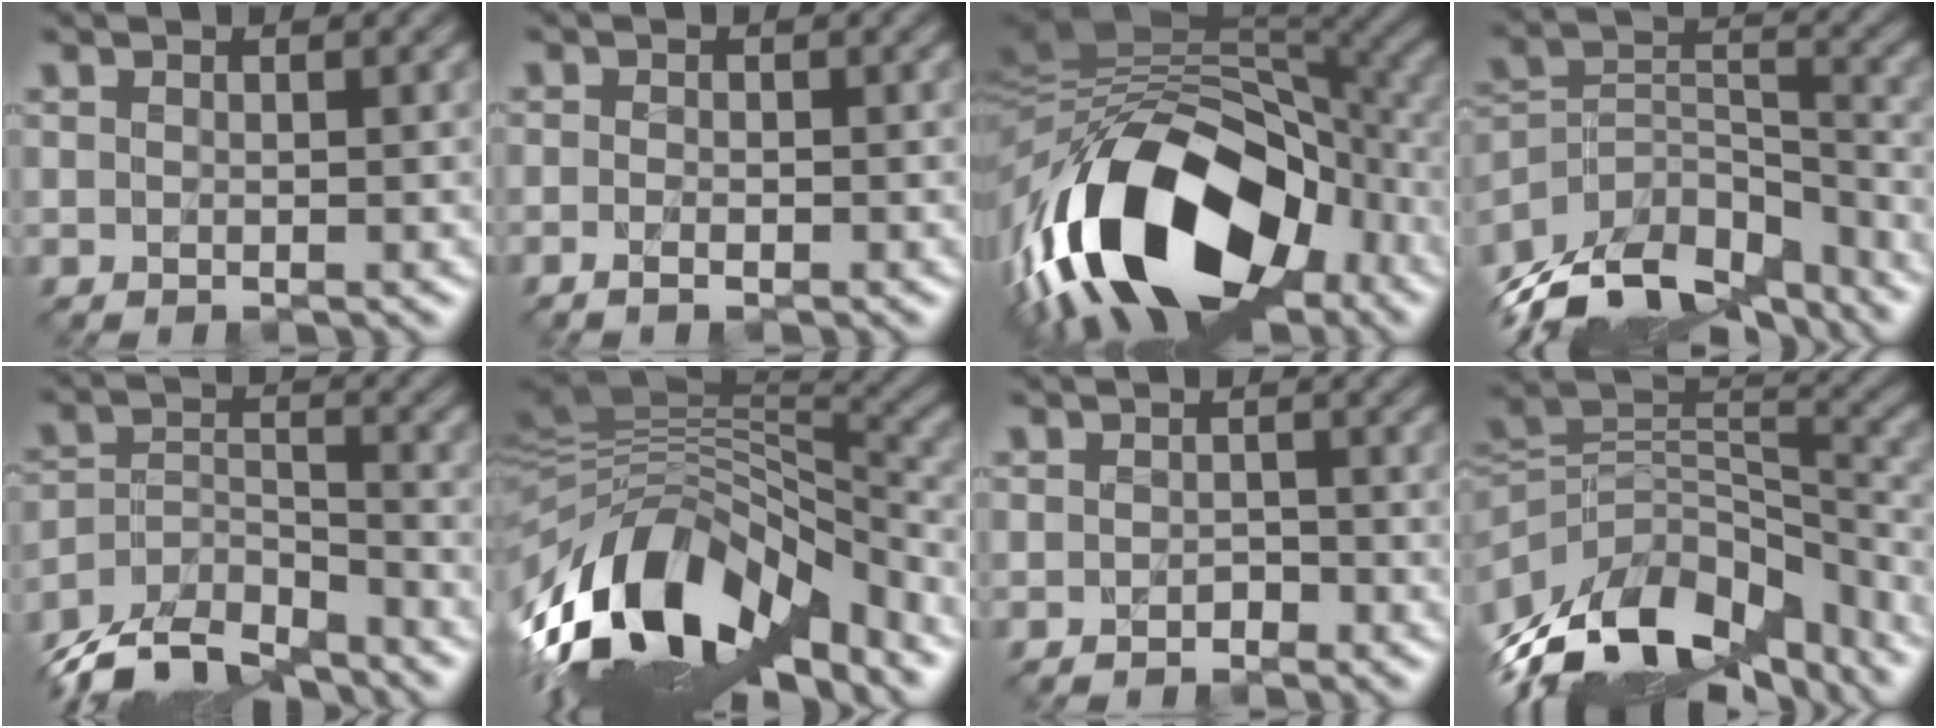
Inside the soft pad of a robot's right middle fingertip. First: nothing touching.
{"total": 0.9, "force": [-0.7, 0.3, 0.6], "torque": [-0.011, -0.008, -0.005]}
{"total": 17.2, "force": [-8.3, 9.6, 11.6], "torque": [-0.218, 0.000, -0.137]}
{"total": 12.8, "force": [-10.2, 6.0, 4.8], "torque": [-0.105, 0.011, -0.163]}
{"total": 8.3, "force": [-7.7, 2.5, 2.0], "torque": [-0.046, -0.006, -0.139]}
{"total": 14.2, "force": [-7.0, 7.1, 10.1], "torque": [-0.193, 0.015, -0.130]}
{"total": 0.8, "force": [-0.8, 0.1, 0.0], "torque": [-0.004, -0.003, -0.011]}
{"total": 13.1, "force": [-7.2, 7.7, 7.6], "torque": [-0.180, 0.004, -0.122]}